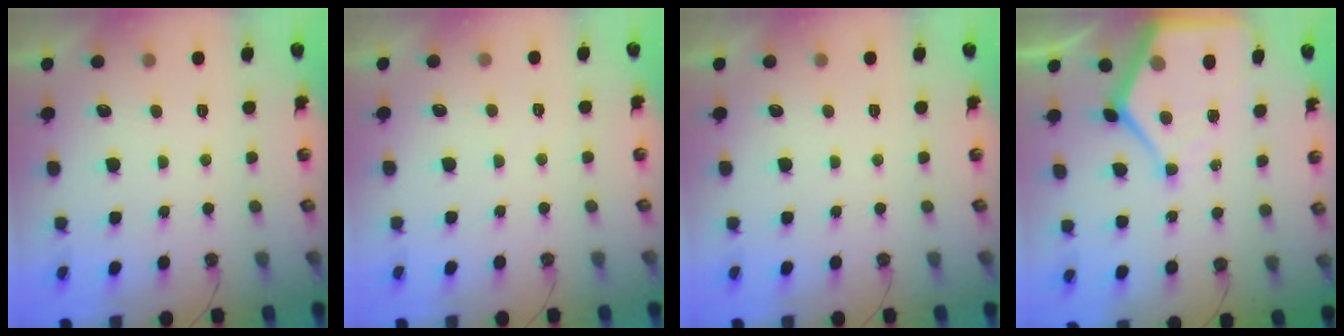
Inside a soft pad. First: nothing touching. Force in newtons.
{"total": 3.6, "press": 3.6, "slide": 0.4}
{"total": 0.0}
{"total": 12.6, "press": 12.5, "slide": 0.9}